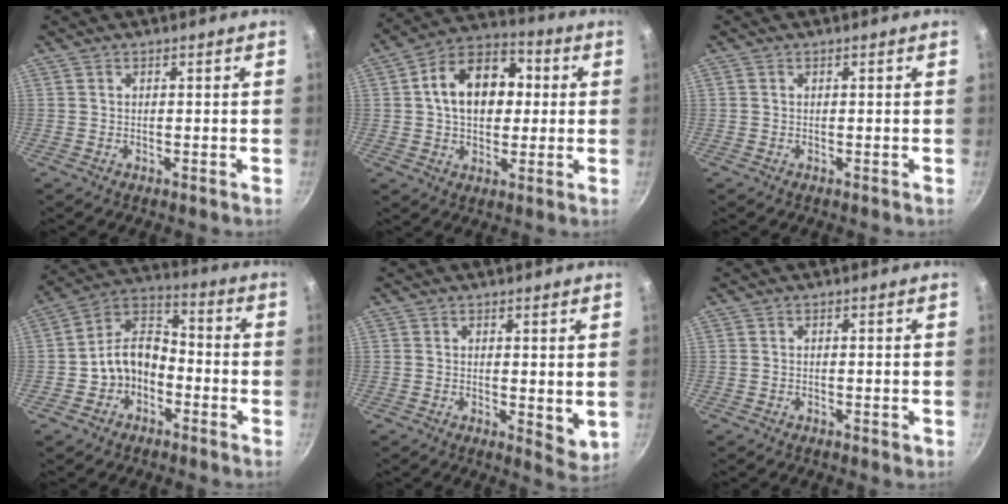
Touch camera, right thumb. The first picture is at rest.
{"total": 15.6, "force": [2.1, 11.0, 10.9], "torque": [-0.136, 0.024, 0.018]}
{"total": 0.0}
{"total": 10.6, "force": [-3.2, 7.9, 6.3], "torque": [-0.082, 0.054, -0.071]}
{"total": 4.3, "force": [0.6, 2.1, 3.7], "torque": [-0.052, -0.013, 0.012]}
{"total": 0.6, "force": [-0.3, 0.3, 0.4], "torque": [-0.006, 0.003, -0.006]}